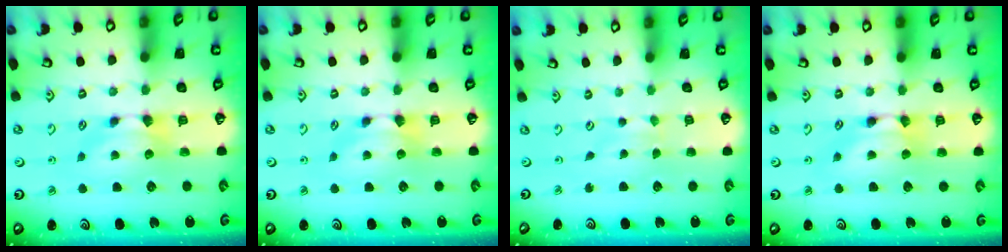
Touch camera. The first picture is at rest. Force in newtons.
{"total": 0.0}
{"total": 2.4, "press": 2.3, "slide": 0.4}
{"total": 1.9, "press": 1.9, "slide": 0.1}